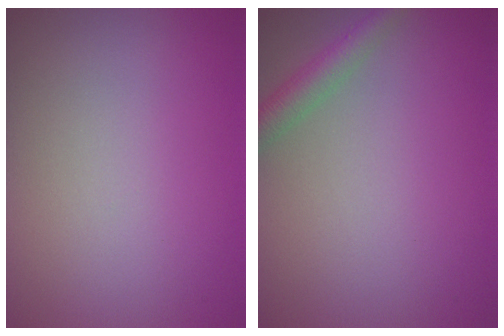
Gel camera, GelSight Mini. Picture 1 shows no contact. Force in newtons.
{"total": 2.3, "press": 2.3, "slide": 0.1}